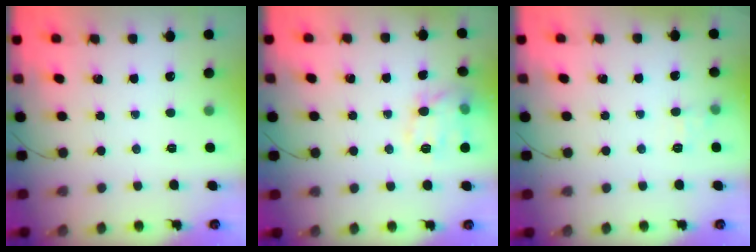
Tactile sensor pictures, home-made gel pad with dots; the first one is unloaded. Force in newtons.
{"total": 10.2, "press": 10.2, "slide": 0.1}
{"total": 5.8, "press": 5.6, "slide": 1.8}